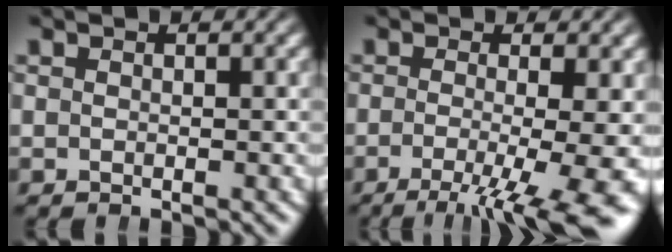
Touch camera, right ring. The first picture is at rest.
{"total": 8.3, "force": [-4.2, 2.8, 6.6], "torque": [-0.098, -0.040, -0.048]}